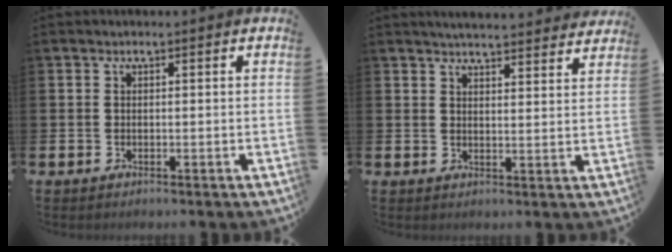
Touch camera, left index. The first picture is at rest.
{"total": 4.5, "force": [4.4, 0.1, 0.5], "torque": [-0.016, -0.026, 0.079]}